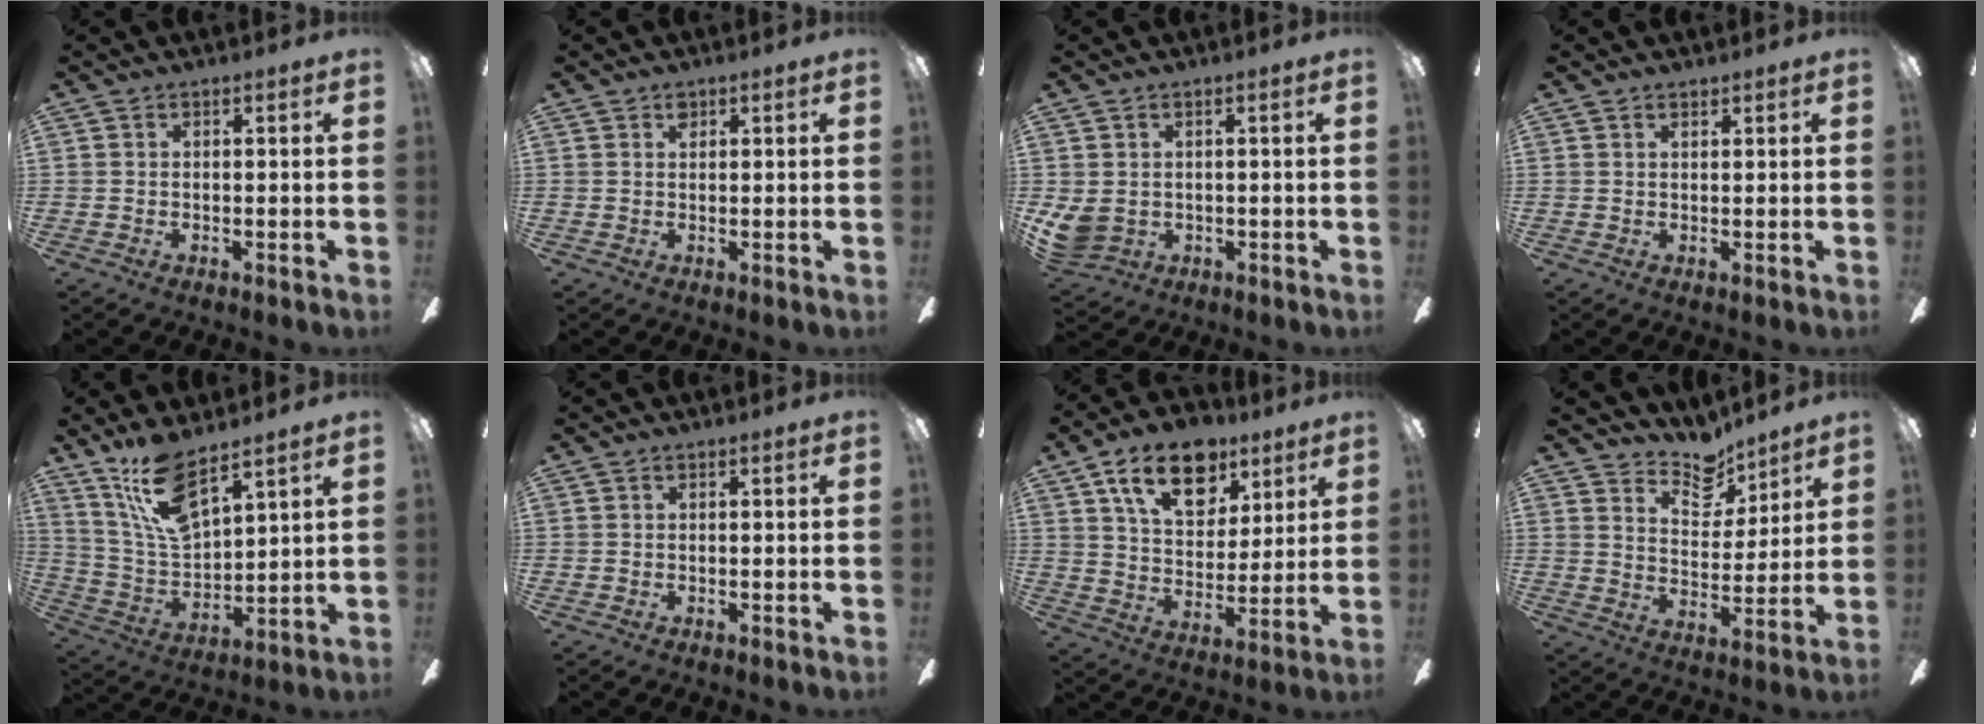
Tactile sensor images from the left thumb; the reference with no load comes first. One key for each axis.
{"total": 1.4, "fx": 1.0, "fy": 0.7, "fz": 0.7, "tx": -0.006, "ty": -0.002, "tz": 0.016}
{"total": 4.8, "fx": 0.7, "fy": 3.9, "fz": 2.6, "tx": -0.070, "ty": -0.003, "tz": 0.015}
{"total": 1.2, "fx": 1.0, "fy": 0.4, "fz": 0.5, "tx": -0.011, "ty": 0.000, "tz": 0.019}
{"total": 13.8, "fx": 10.2, "fy": 4.7, "fz": 8.1, "tx": -0.182, "ty": -0.045, "tz": 0.186}
{"total": 0.0}
{"total": 17.0, "fx": 10.0, "fy": 9.9, "fz": 9.4, "tx": -0.145, "ty": -0.037, "tz": 0.177}
{"total": 9.3, "fx": 8.0, "fy": 4.0, "fz": 2.5, "tx": -0.041, "ty": -0.055, "tz": 0.148}